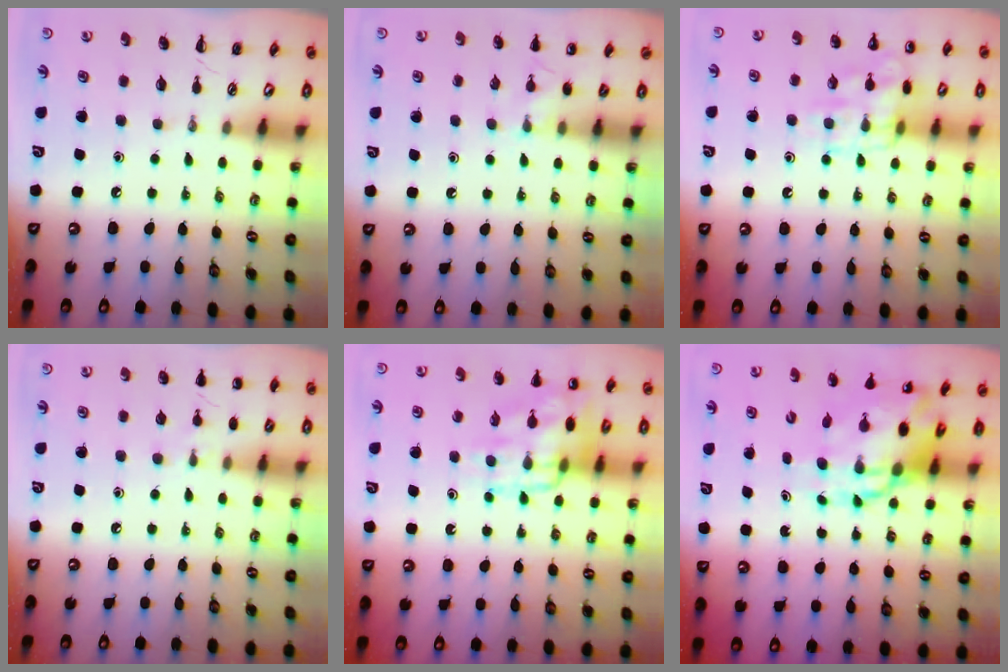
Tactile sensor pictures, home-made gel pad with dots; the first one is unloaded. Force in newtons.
{"total": 5.5, "press": 5.1, "slide": 2.0}
{"total": 13.5, "press": 13.4, "slide": 1.1}
{"total": 6.6, "press": 6.4, "slide": 1.9}
{"total": 14.4, "press": 14.2, "slide": 2.4}
{"total": 11.4, "press": 10.9, "slide": 3.2}